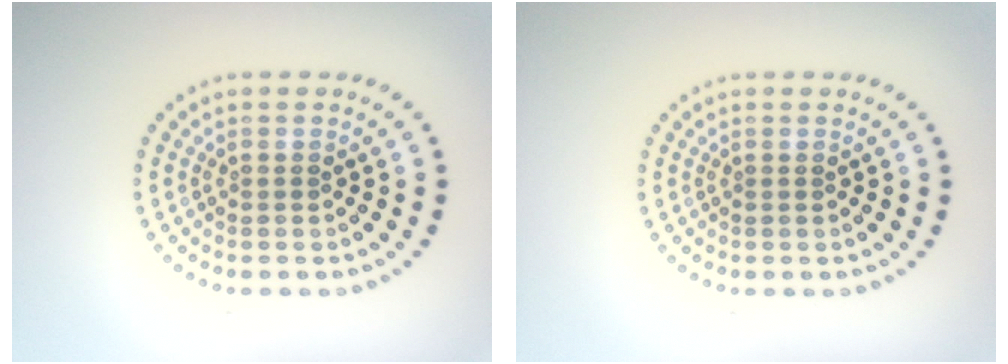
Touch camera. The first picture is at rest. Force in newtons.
{"total": 0.0}